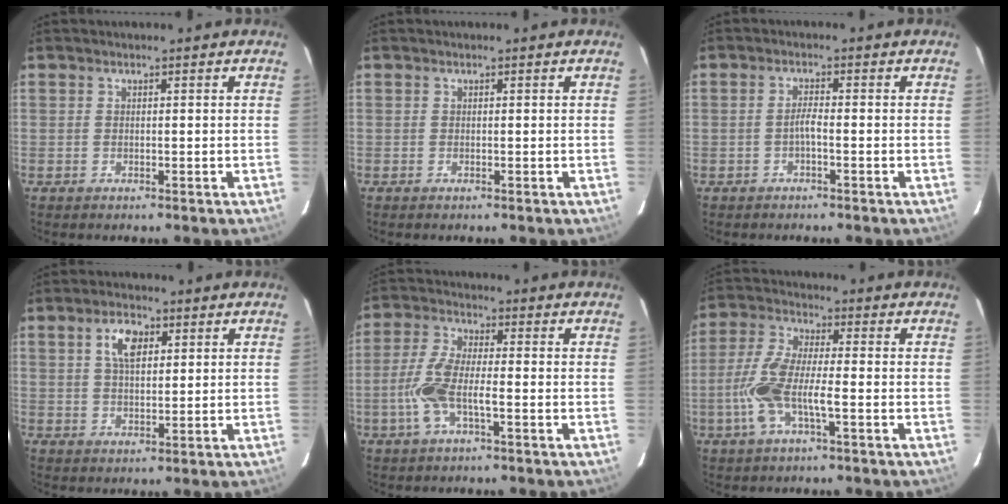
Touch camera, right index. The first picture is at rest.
{"total": 0.0}
{"total": 1.7, "force": [-0.9, 0.0, 1.4], "torque": [-0.028, 0.004, -0.018]}
{"total": 5.4, "force": [2.1, 2.8, 4.2], "torque": [-0.074, 0.012, 0.040]}
{"total": 8.7, "force": [-2.7, 2.3, 7.9], "torque": [-0.175, 0.001, -0.055]}
{"total": 10.6, "force": [-3.1, 2.5, 9.9], "torque": [-0.218, -0.001, -0.062]}